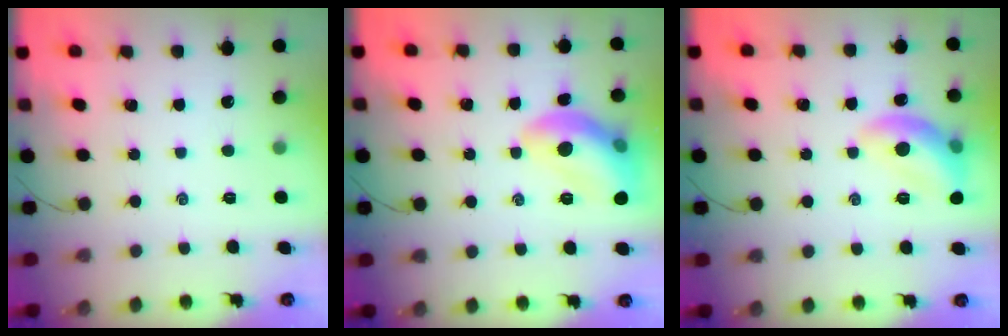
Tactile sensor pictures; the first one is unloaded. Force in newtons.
{"total": 13.7, "press": 13.6, "slide": 1.0}
{"total": 11.7, "press": 11.7, "slide": 1.0}